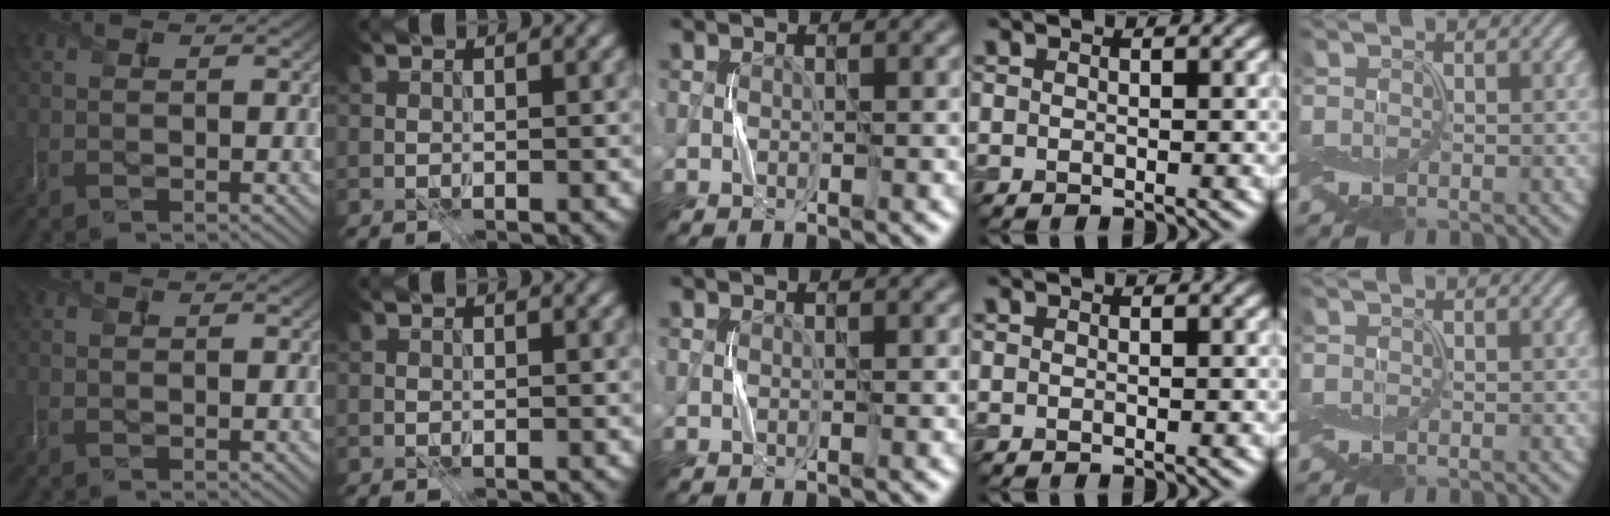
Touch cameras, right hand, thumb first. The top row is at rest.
{}